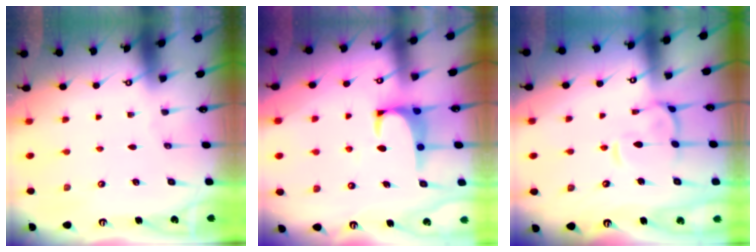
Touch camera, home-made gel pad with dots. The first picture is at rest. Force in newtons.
{"total": 1.2, "press": 1.2, "slide": 0.4}
{"total": 4.8, "press": 4.7, "slide": 1.2}